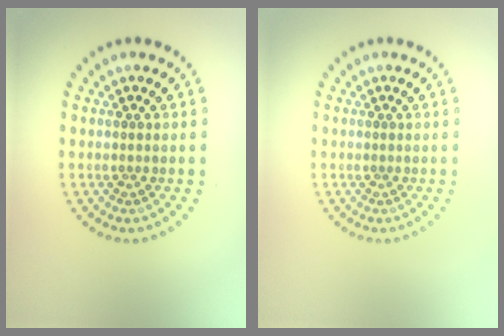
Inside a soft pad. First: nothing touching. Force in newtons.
{"total": 0.0}